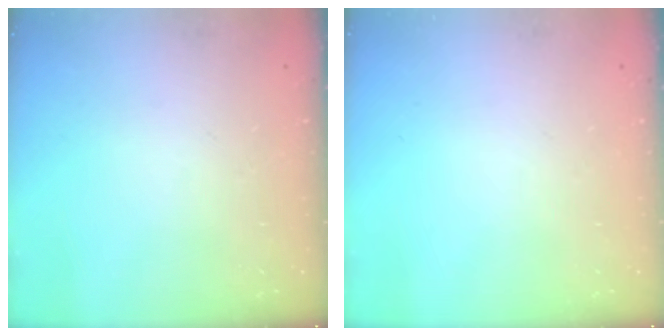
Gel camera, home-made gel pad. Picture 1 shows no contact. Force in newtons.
{"total": 0.0}